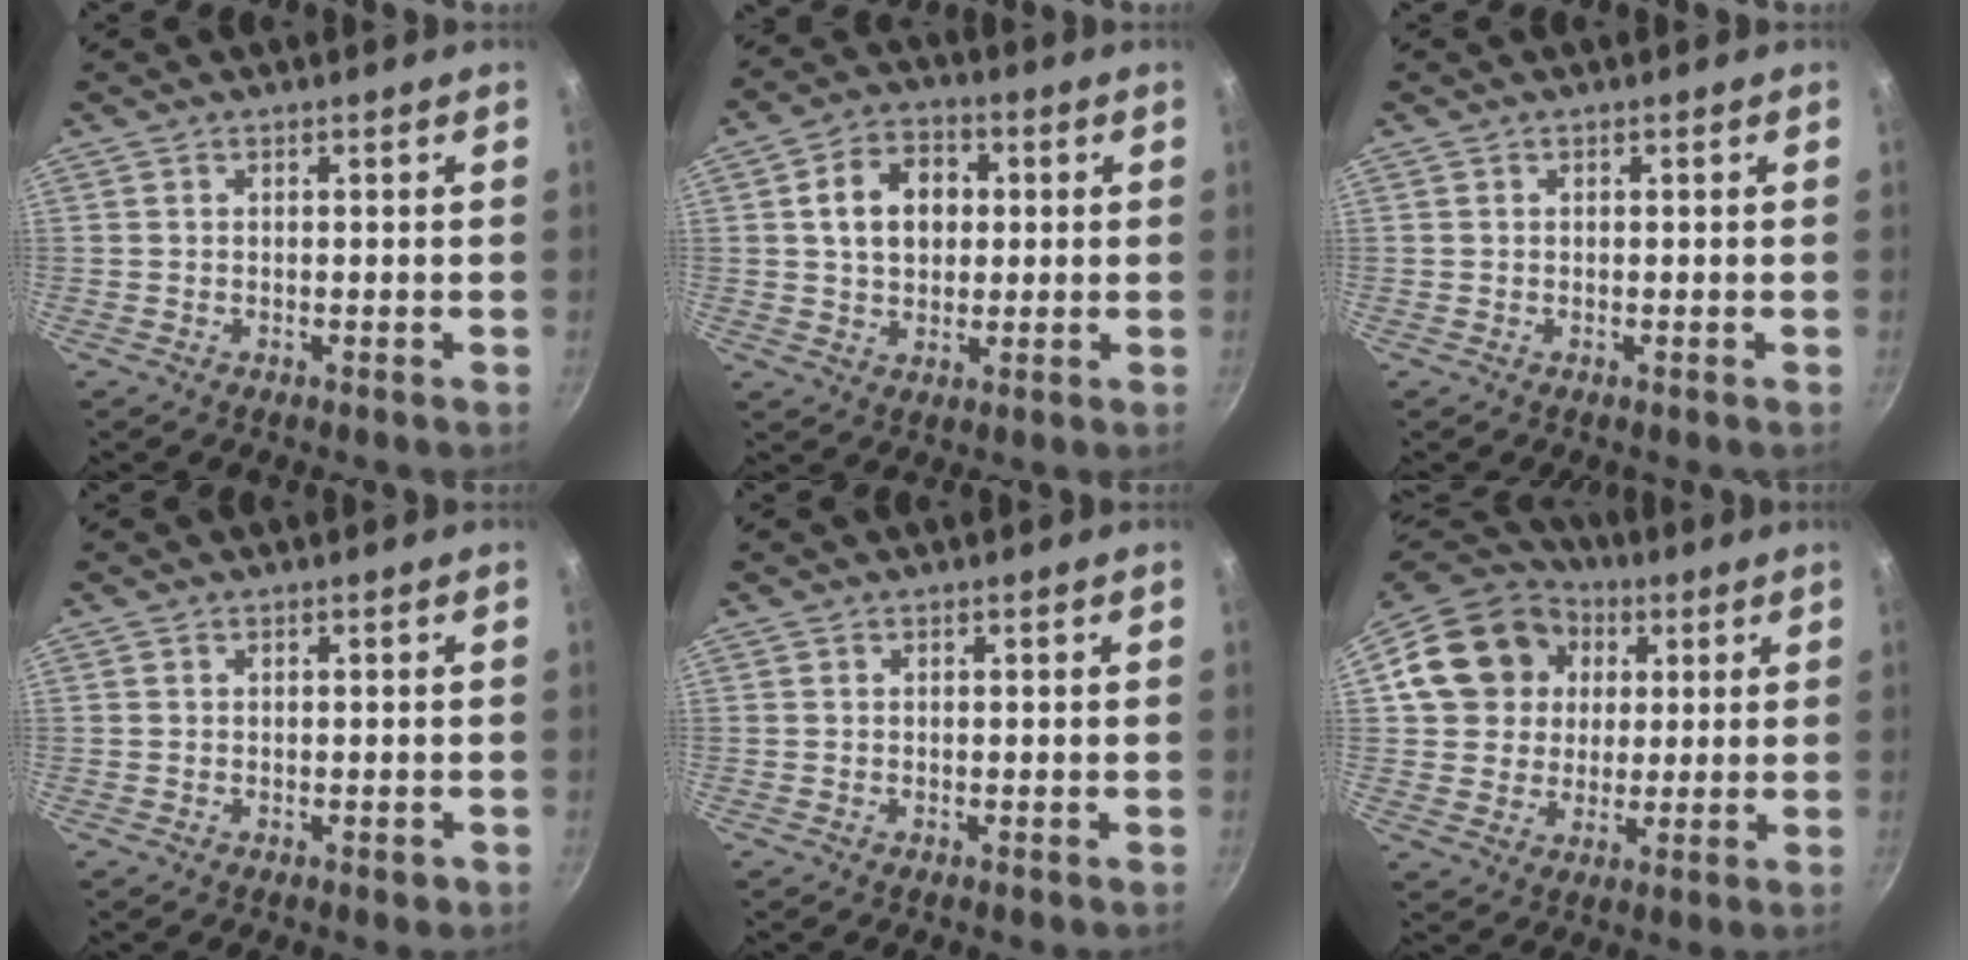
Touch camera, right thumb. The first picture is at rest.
{"total": 10.1, "force": [1.6, 7.6, 6.4], "torque": [-0.083, 0.013, 0.020]}
{"total": 0.0}
{"total": 1.0, "force": [-0.3, 0.7, 0.6], "torque": [-0.005, 0.002, -0.004]}
{"total": 0.0}
{"total": 16.6, "force": [4.0, 14.5, 7.1], "torque": [-0.113, 0.023, 0.065]}